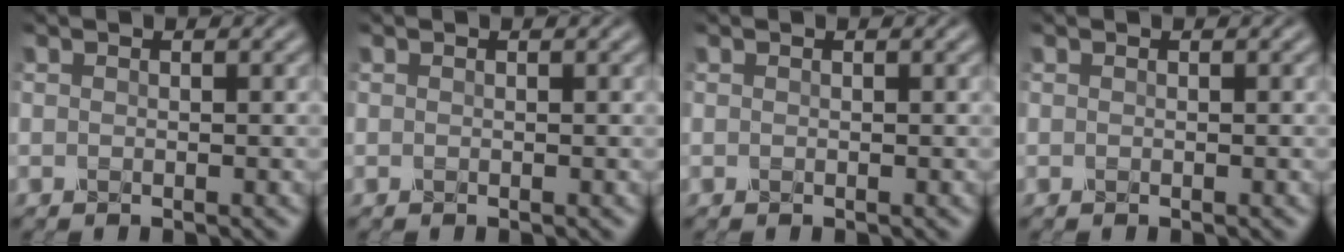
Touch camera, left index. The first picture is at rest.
{"total": 0.0}
{"total": 0.0}
{"total": 0.0}